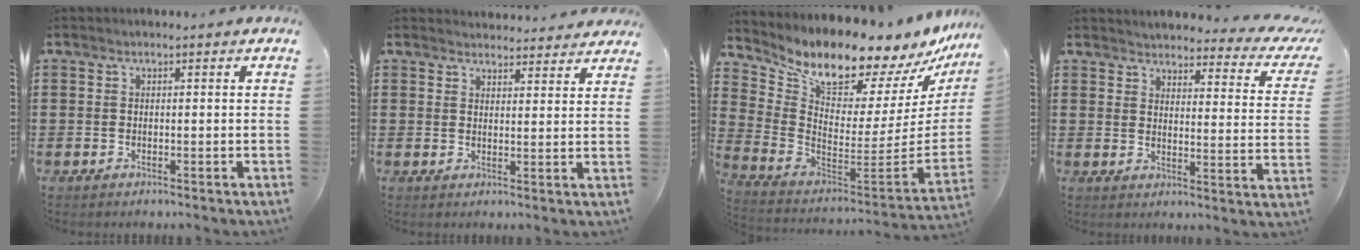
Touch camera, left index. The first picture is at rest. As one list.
[{"total": 3.1, "force": [3.0, 0.4, 0.0], "torque": [-0.002, -0.015, 0.054]}, {"total": 10.7, "force": [9.6, 2.5, 4.1], "torque": [-0.092, -0.092, 0.156]}, {"total": 3.4, "force": [3.2, 0.3, 1.0], "torque": [-0.032, -0.029, 0.050]}]